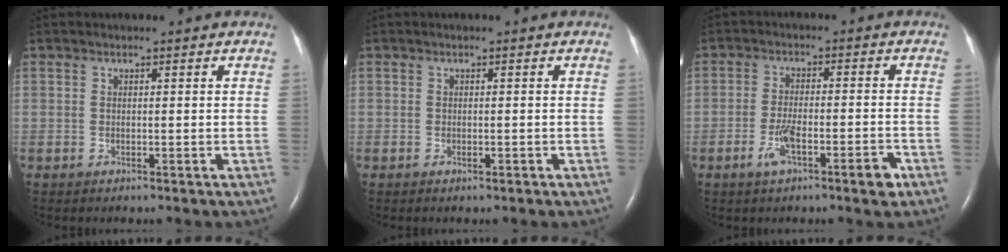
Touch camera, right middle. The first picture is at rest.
{"total": 0.7, "force": [-0.4, 0.2, 0.5], "torque": [-0.010, -0.001, -0.002]}
{"total": 7.5, "force": [-3.9, 1.3, 6.2], "torque": [-0.115, 0.000, -0.063]}